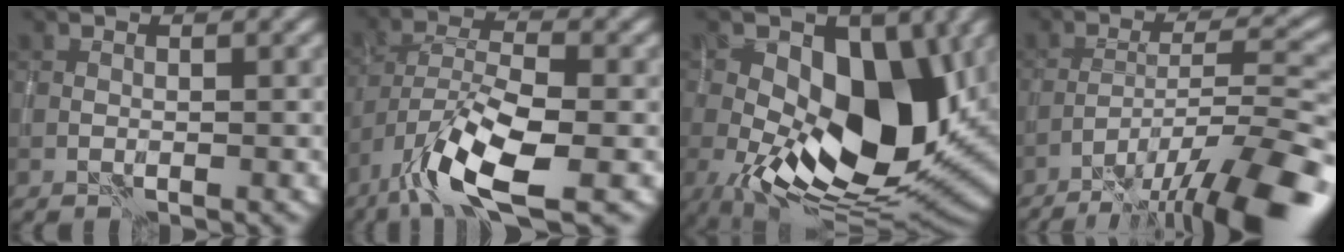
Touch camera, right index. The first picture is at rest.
{"total": 8.4, "force": [-4.6, 2.4, 6.7], "torque": [-0.129, 0.004, -0.090]}
{"total": 16.4, "force": [0.5, 8.9, 13.8], "torque": [-0.219, 0.015, -0.006]}
{"total": 12.3, "force": [-8.7, 1.7, 8.4], "torque": [-0.138, 0.000, -0.131]}